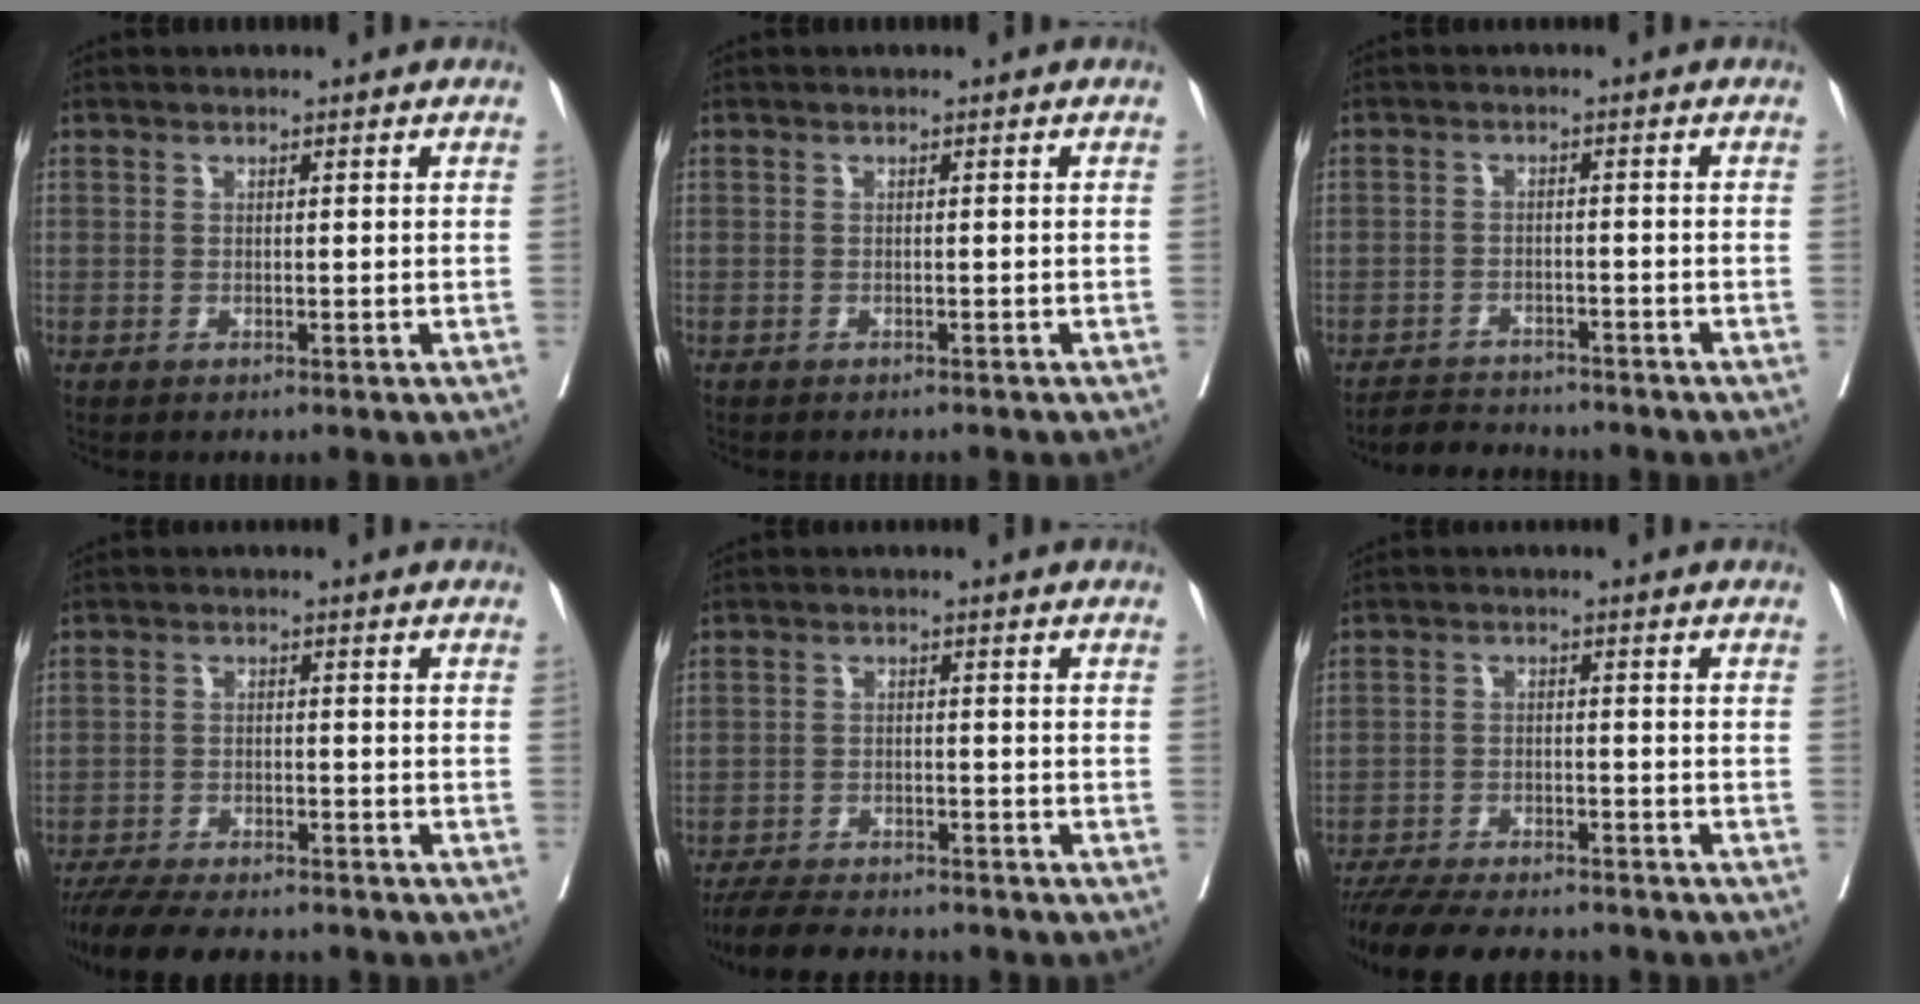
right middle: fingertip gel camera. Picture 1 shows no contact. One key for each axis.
{"total": 2.6, "fx": -2.5, "fy": 0.5, "fz": 0.7, "tx": -0.016, "ty": -0.005, "tz": -0.031}
{"total": 4.9, "fx": -4.8, "fy": 1.0, "fz": 0.3, "tx": -0.008, "ty": -0.012, "tz": -0.080}
{"total": 13.3, "fx": -11.9, "fy": 2.7, "fz": 5.4, "tx": -0.103, "ty": -0.014, "tz": -0.173}
{"total": 10.7, "fx": -9.7, "fy": 2.3, "fz": 3.8, "tx": -0.067, "ty": -0.011, "tz": -0.145}
{"total": 14.7, "fx": -13.2, "fy": 3.0, "fz": 5.8, "tx": -0.114, "ty": -0.013, "tz": -0.192}